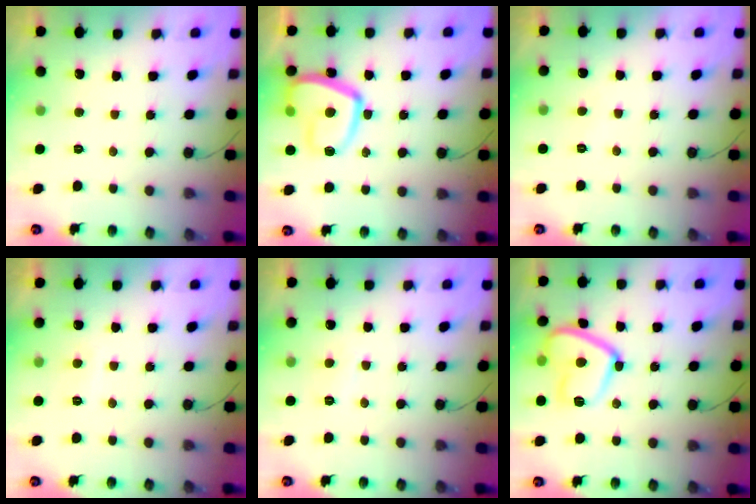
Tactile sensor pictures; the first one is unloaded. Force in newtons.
{"total": 15.0, "press": 14.9, "slide": 1.3}
{"total": 1.6, "press": 1.5, "slide": 0.4}
{"total": 1.6, "press": 1.4, "slide": 0.7}
{"total": 3.7, "press": 3.7, "slide": 0.3}
{"total": 13.4, "press": 13.4, "slide": 0.6}